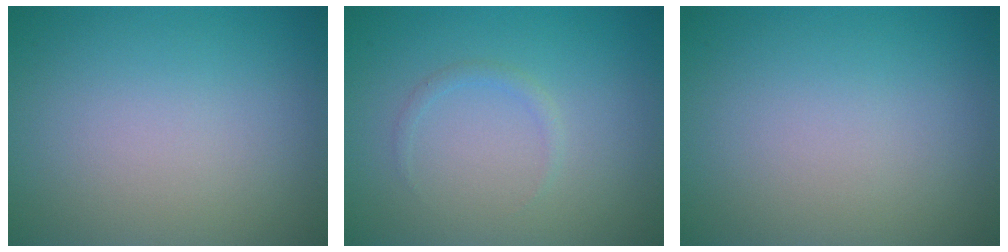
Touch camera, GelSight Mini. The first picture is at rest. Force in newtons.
{"total": 0.8, "press": 0.8, "slide": 0.0}
{"total": 0.0}